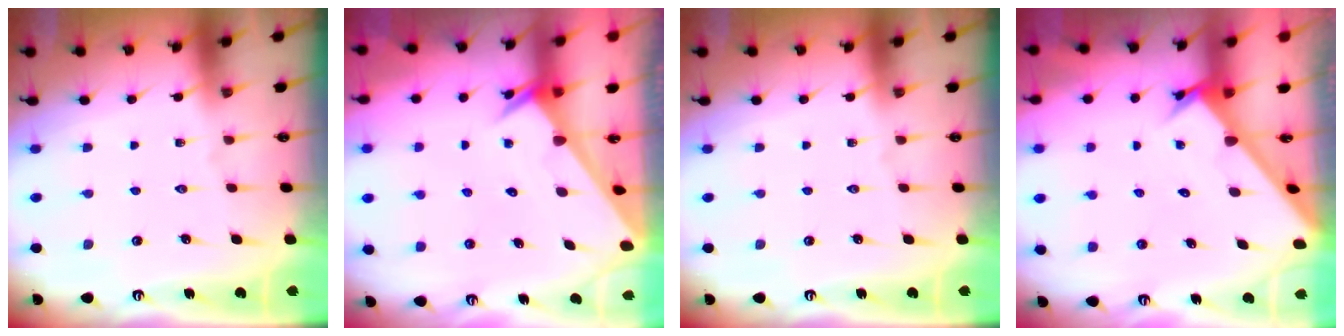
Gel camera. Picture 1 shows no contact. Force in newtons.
{"total": 2.3, "press": 2.3, "slide": 0.1}
{"total": 0.0}
{"total": 2.5, "press": 2.5, "slide": 0.2}